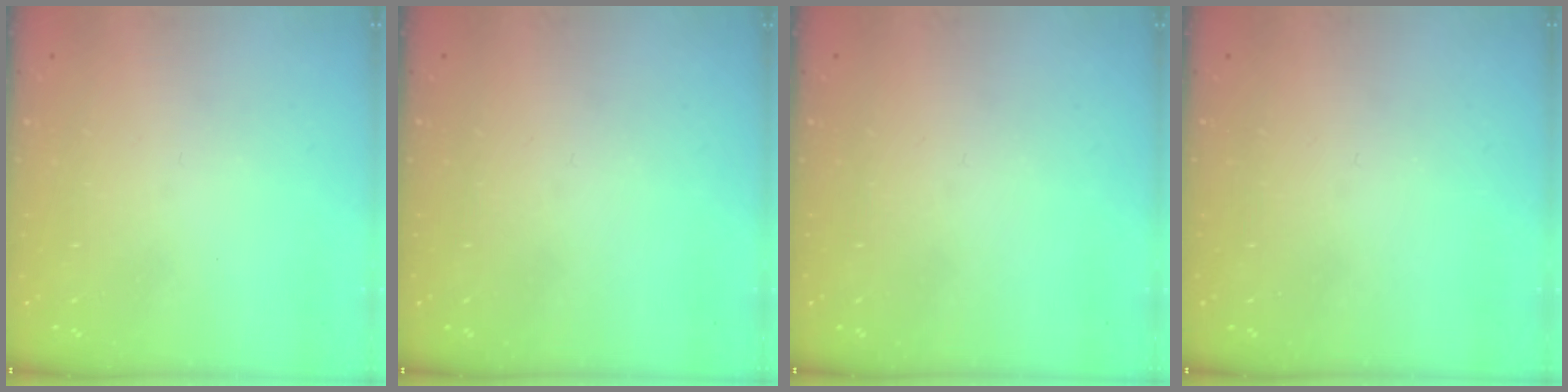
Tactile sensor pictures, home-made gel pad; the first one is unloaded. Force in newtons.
{"total": 0.0}
{"total": 0.0}
{"total": 0.0}